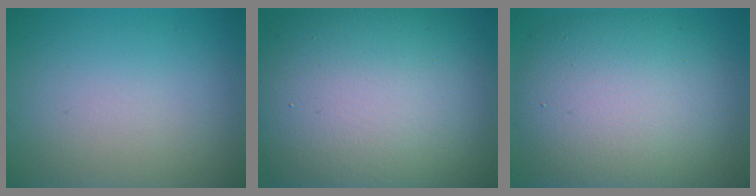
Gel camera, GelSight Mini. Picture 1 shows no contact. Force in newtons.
{"total": 16.9, "press": 16.8, "slide": 1.0}
{"total": 10.9, "press": 10.8, "slide": 1.1}